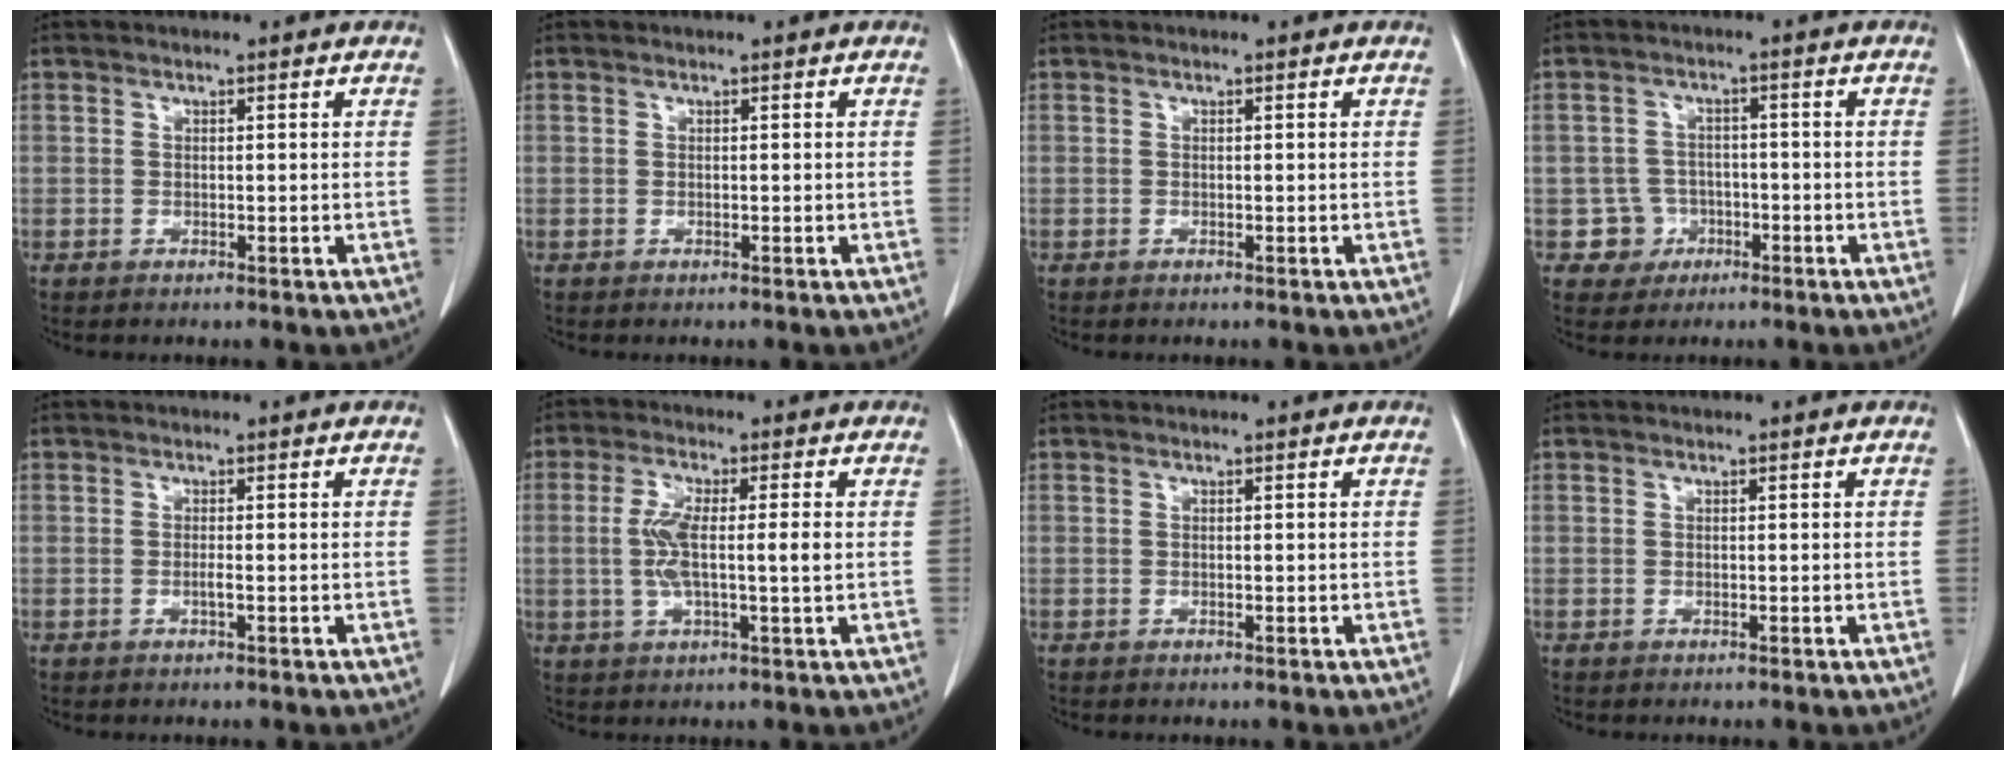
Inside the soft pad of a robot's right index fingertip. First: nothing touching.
{"total": 0.0}
{"total": 0.0}
{"total": 4.6, "force": [-1.7, 4.3, -0.1], "torque": [0.013, 0.016, -0.022]}
{"total": 1.0, "force": [-0.3, 0.2, 0.9], "torque": [-0.020, 0.000, -0.005]}
{"total": 7.3, "force": [0.0, 1.2, 7.2], "torque": [-0.145, 0.005, 0.000]}
{"total": 0.0}
{"total": 0.0}